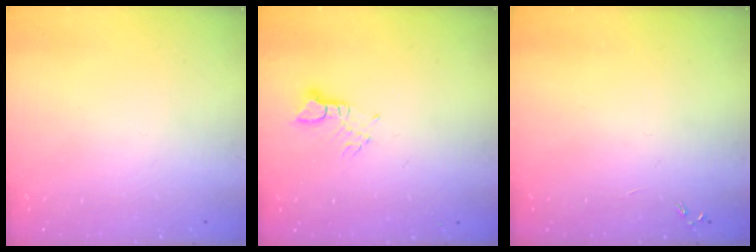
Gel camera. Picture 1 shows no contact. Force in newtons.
{"total": 3.1, "press": 3.0, "slide": 0.4}
{"total": 0.0}